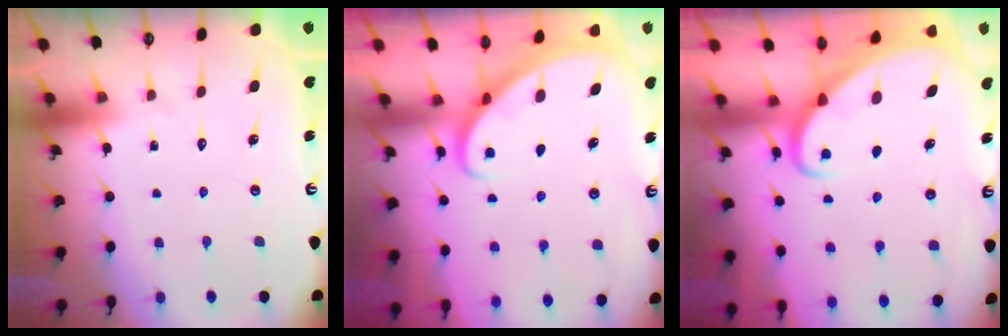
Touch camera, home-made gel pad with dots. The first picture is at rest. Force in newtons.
{"total": 2.7, "press": 2.7, "slide": 0.2}
{"total": 2.4, "press": 2.4, "slide": 0.3}